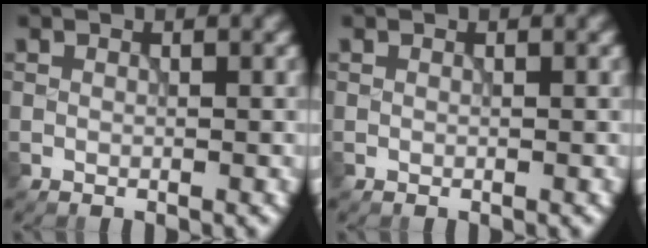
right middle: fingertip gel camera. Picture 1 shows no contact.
{"total": 0.0}